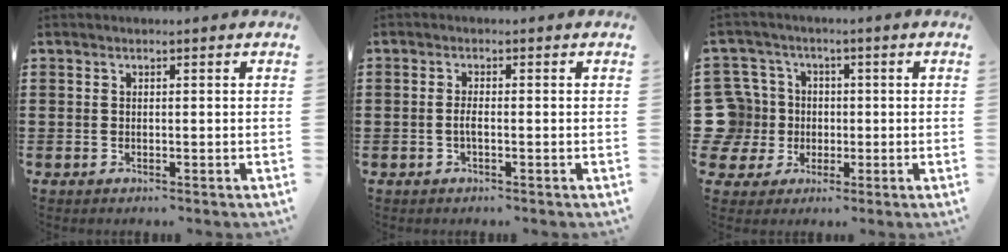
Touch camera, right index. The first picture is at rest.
{"total": 1.6, "force": [-0.5, 0.3, 1.5], "torque": [-0.037, -0.004, -0.011]}
{"total": 9.1, "force": [0.4, 8.8, 2.4], "torque": [-0.118, 0.013, 0.010]}